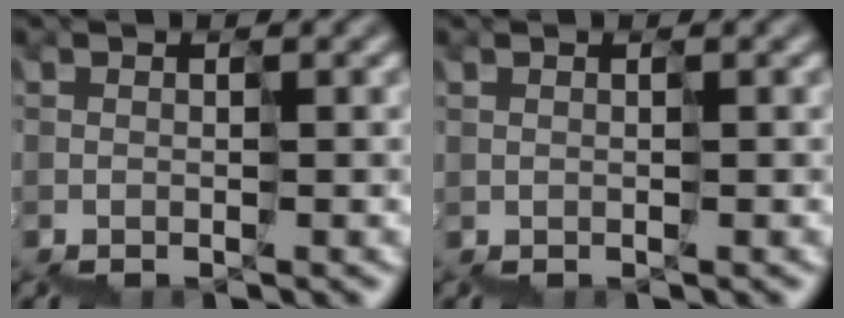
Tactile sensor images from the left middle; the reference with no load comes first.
{"total": 0.0}